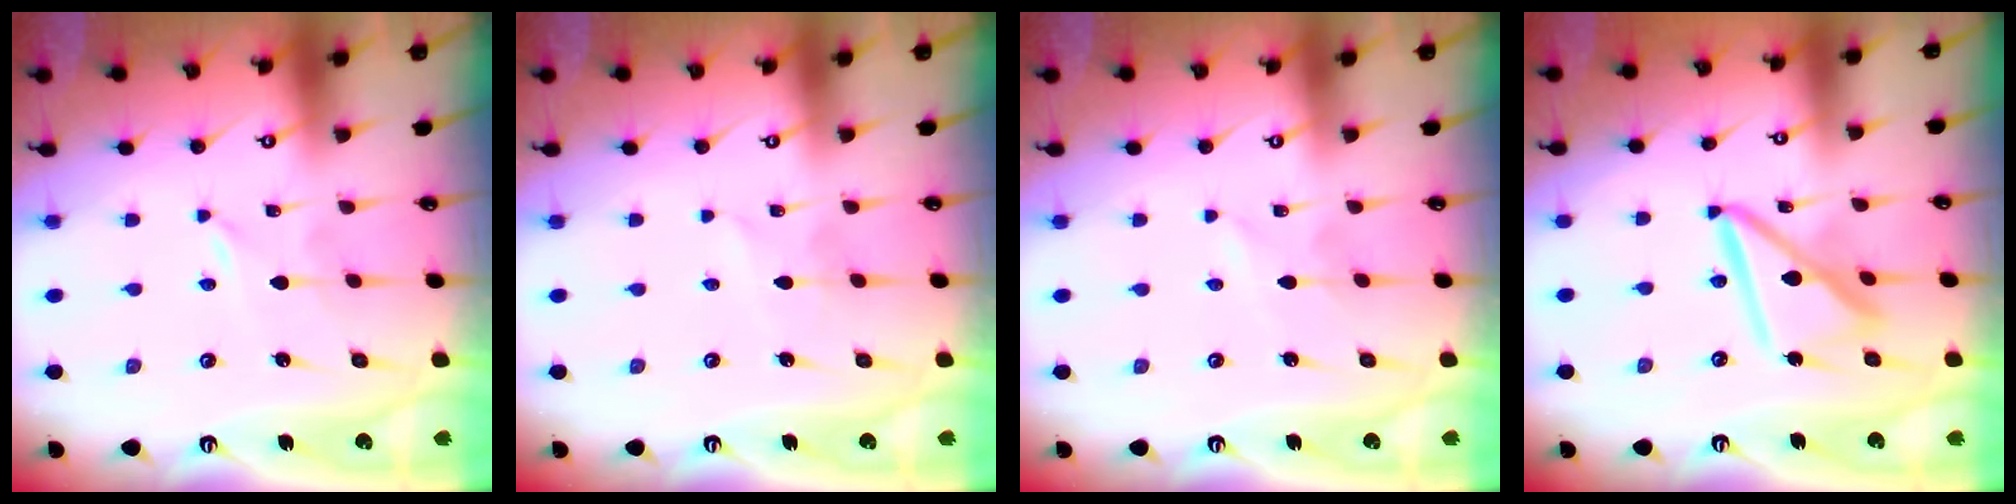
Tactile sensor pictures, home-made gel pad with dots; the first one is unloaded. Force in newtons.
{"total": 1.5, "press": 1.5, "slide": 0.2}
{"total": 1.1, "press": 1.1, "slide": 0.2}
{"total": 14.1, "press": 14.0, "slide": 1.6}